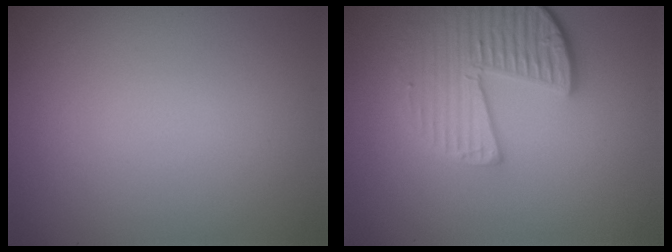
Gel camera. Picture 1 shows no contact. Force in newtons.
{"total": 5.2, "press": 4.0, "slide": 3.4}